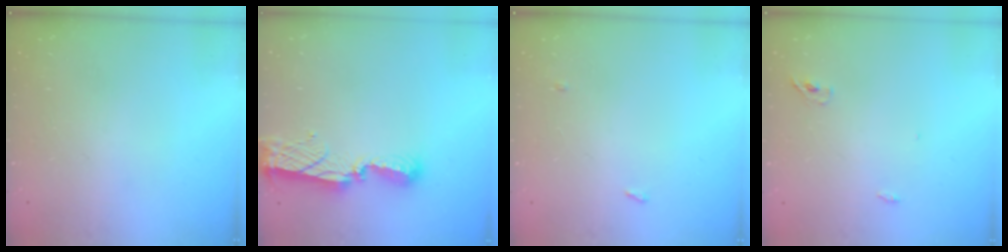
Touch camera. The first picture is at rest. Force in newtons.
{"total": 8.4, "press": 8.4, "slide": 0.8}
{"total": 6.9, "press": 2.8, "slide": 6.3}
{"total": 6.0, "press": 2.8, "slide": 5.3}